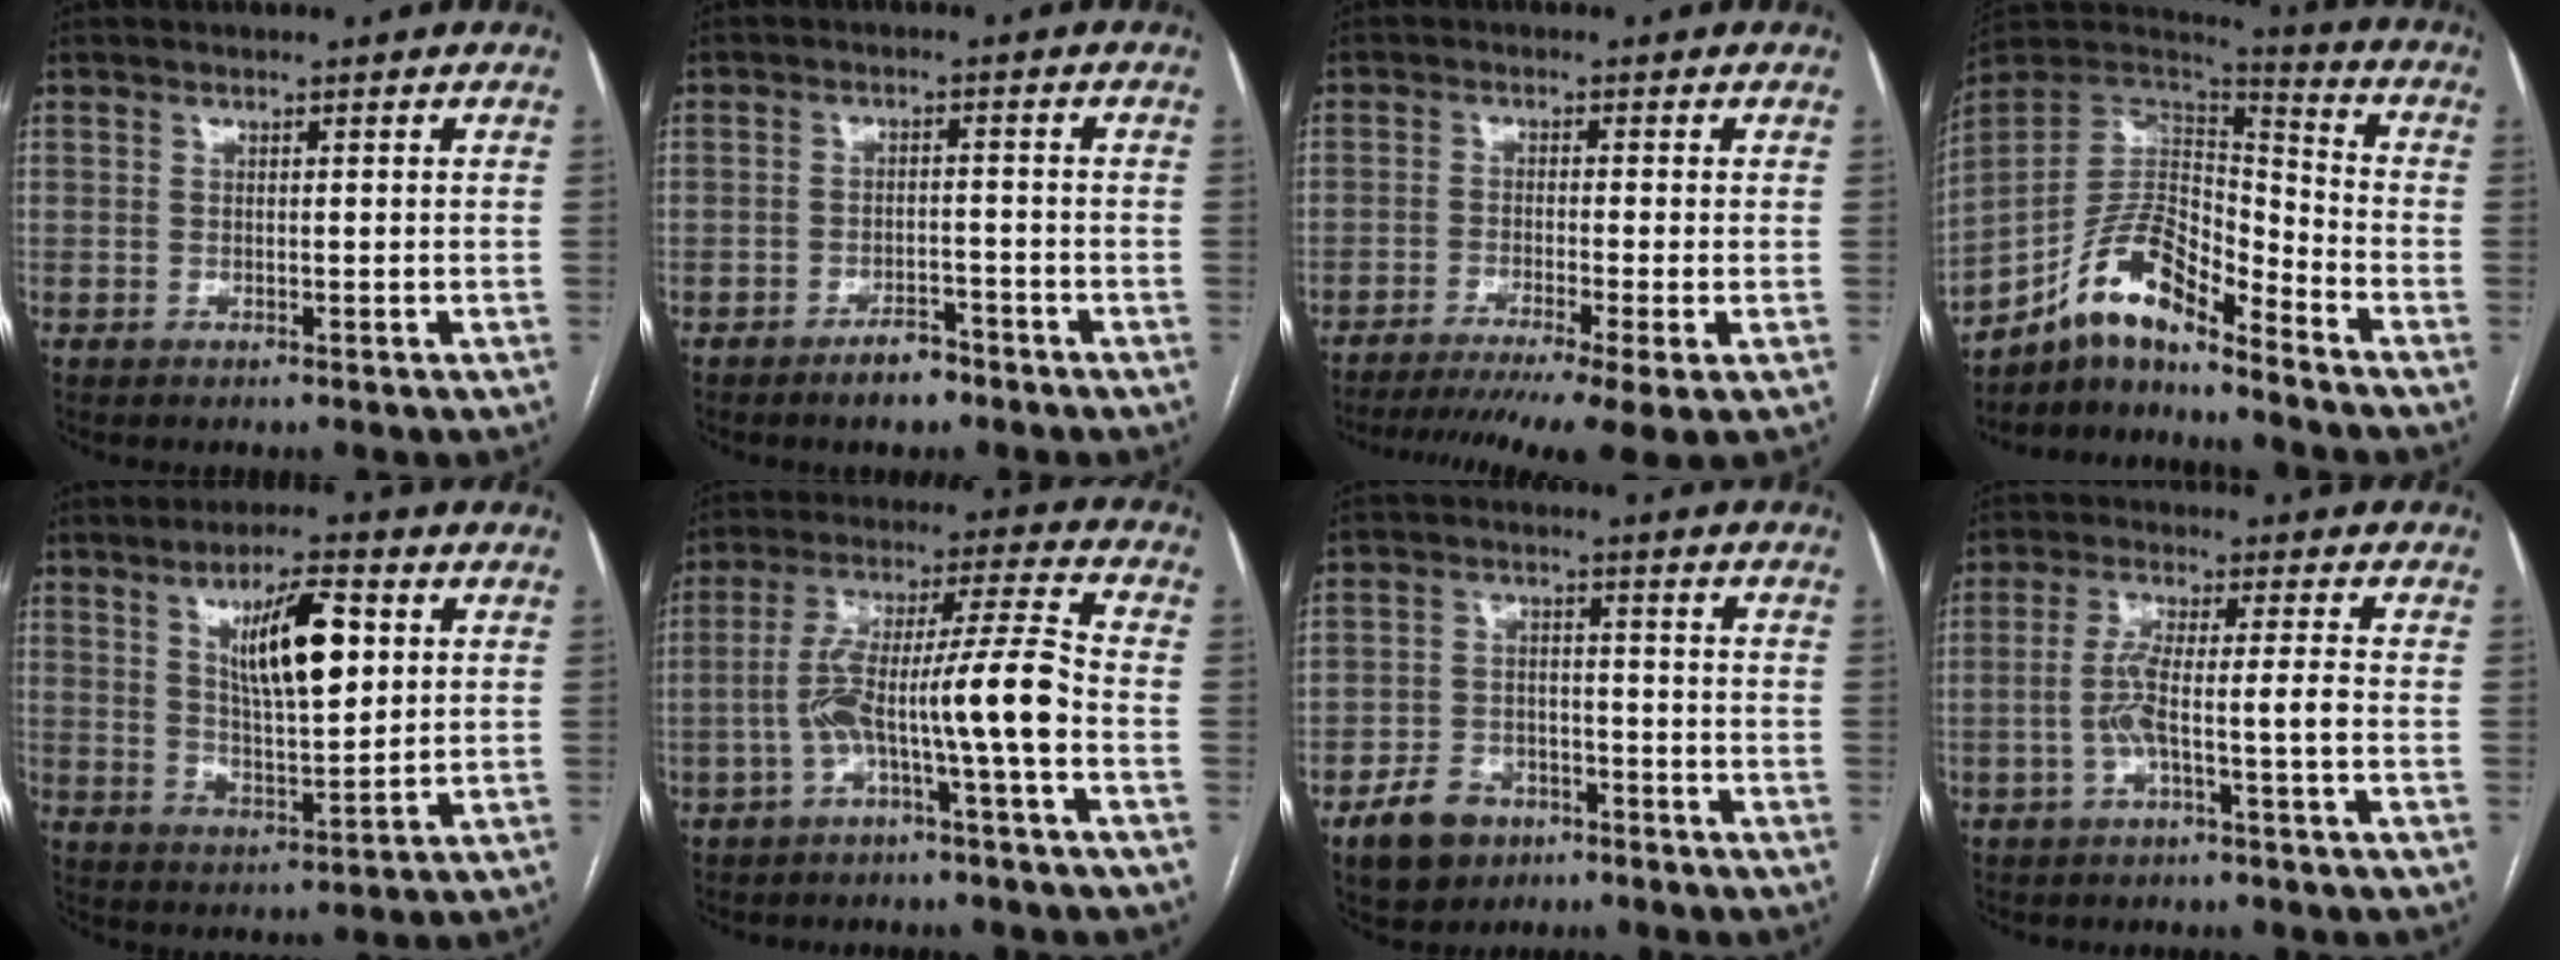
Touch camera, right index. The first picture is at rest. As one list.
[{"total": 3.8, "force": [-3.0, 1.6, 1.9], "torque": [-0.030, 0.003, -0.044]}, {"total": 12.6, "force": [-9.2, -0.4, 8.6], "torque": [-0.123, -0.023, -0.143]}, {"total": 13.0, "force": [-9.6, 3.9, 7.9], "torque": [-0.144, 0.034, -0.174]}, {"total": 10.9, "force": [3.6, 2.5, 10.0], "torque": [-0.172, 0.004, 0.066]}, {"total": 11.3, "force": [-3.6, -0.4, 10.7], "torque": [-0.194, 0.035, -0.063]}, {"total": 7.9, "force": [-4.9, 5.5, 3.1], "torque": [-0.067, 0.011, -0.076]}, {"total": 5.6, "force": [-1.8, -0.1, 5.3], "torque": [-0.109, 0.018, -0.031]}]